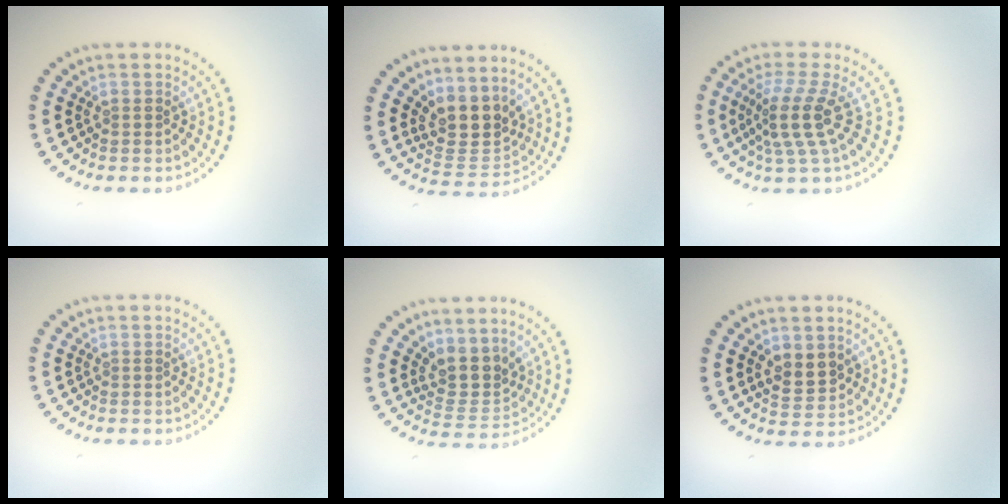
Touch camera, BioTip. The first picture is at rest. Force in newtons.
{"total": 3.8, "press": 3.1, "slide": 2.2}
{"total": 4.0, "press": 2.8, "slide": 2.8}
{"total": 0.0}
{"total": 3.3, "press": 2.5, "slide": 2.1}
{"total": 2.4, "press": 2.3, "slide": 0.7}